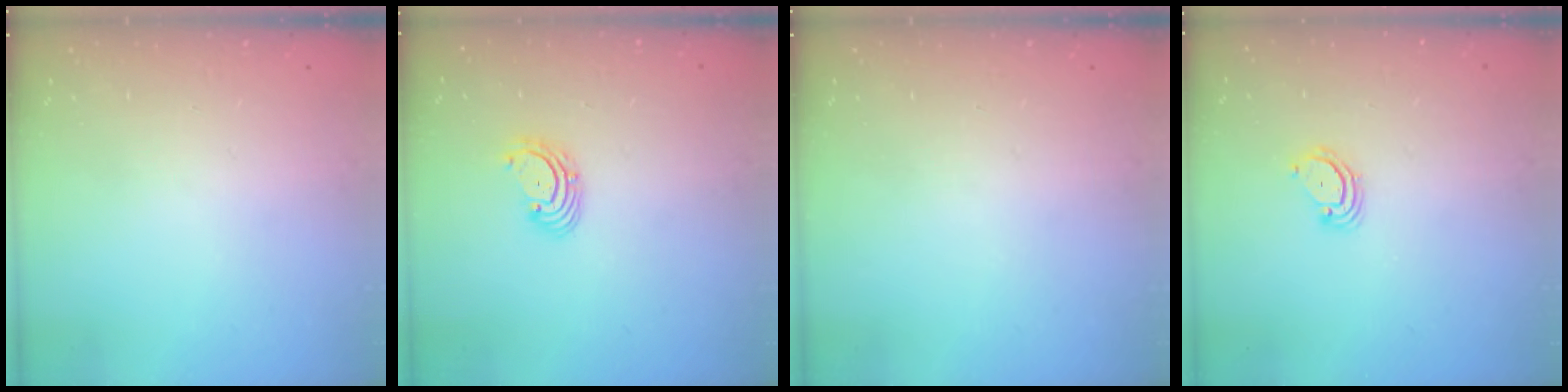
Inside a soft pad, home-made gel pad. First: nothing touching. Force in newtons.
{"total": 2.9, "press": 2.9, "slide": 0.3}
{"total": 0.0}
{"total": 3.5, "press": 3.5, "slide": 0.3}